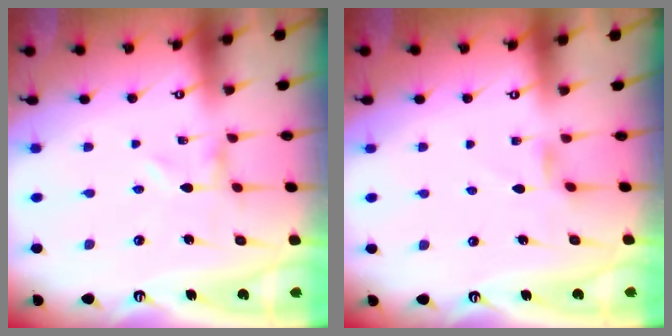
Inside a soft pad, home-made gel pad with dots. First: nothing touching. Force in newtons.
{"total": 2.7, "press": 2.6, "slide": 0.4}